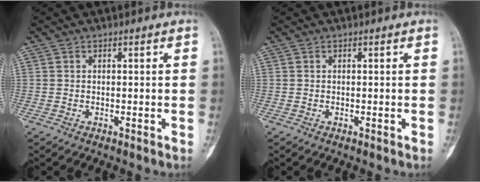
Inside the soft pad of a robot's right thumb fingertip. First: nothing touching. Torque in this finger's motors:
{"motor_torque": [0.10, 0.07, 0.00, 0.00, 0.00]}